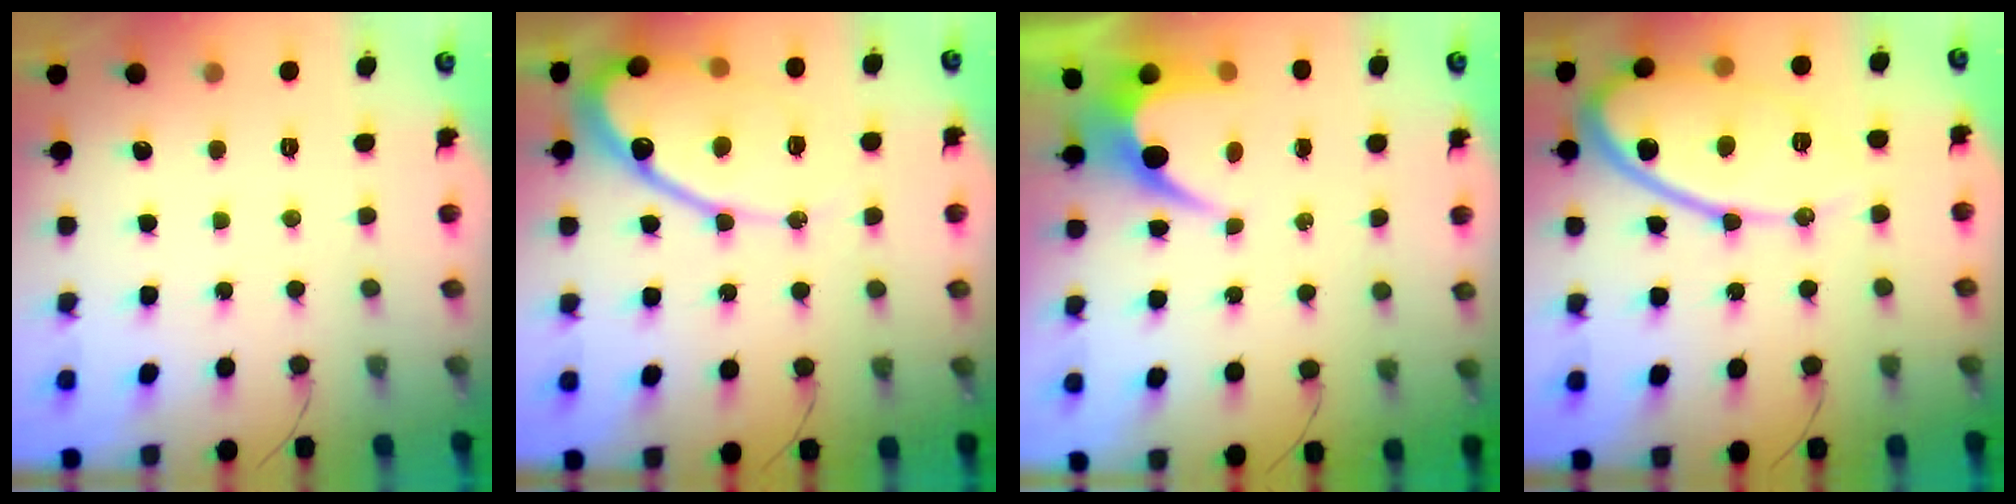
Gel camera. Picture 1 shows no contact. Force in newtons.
{"total": 16.2, "press": 16.1, "slide": 1.6}
{"total": 6.1, "press": 6.1, "slide": 0.4}
{"total": 15.5, "press": 15.4, "slide": 1.0}